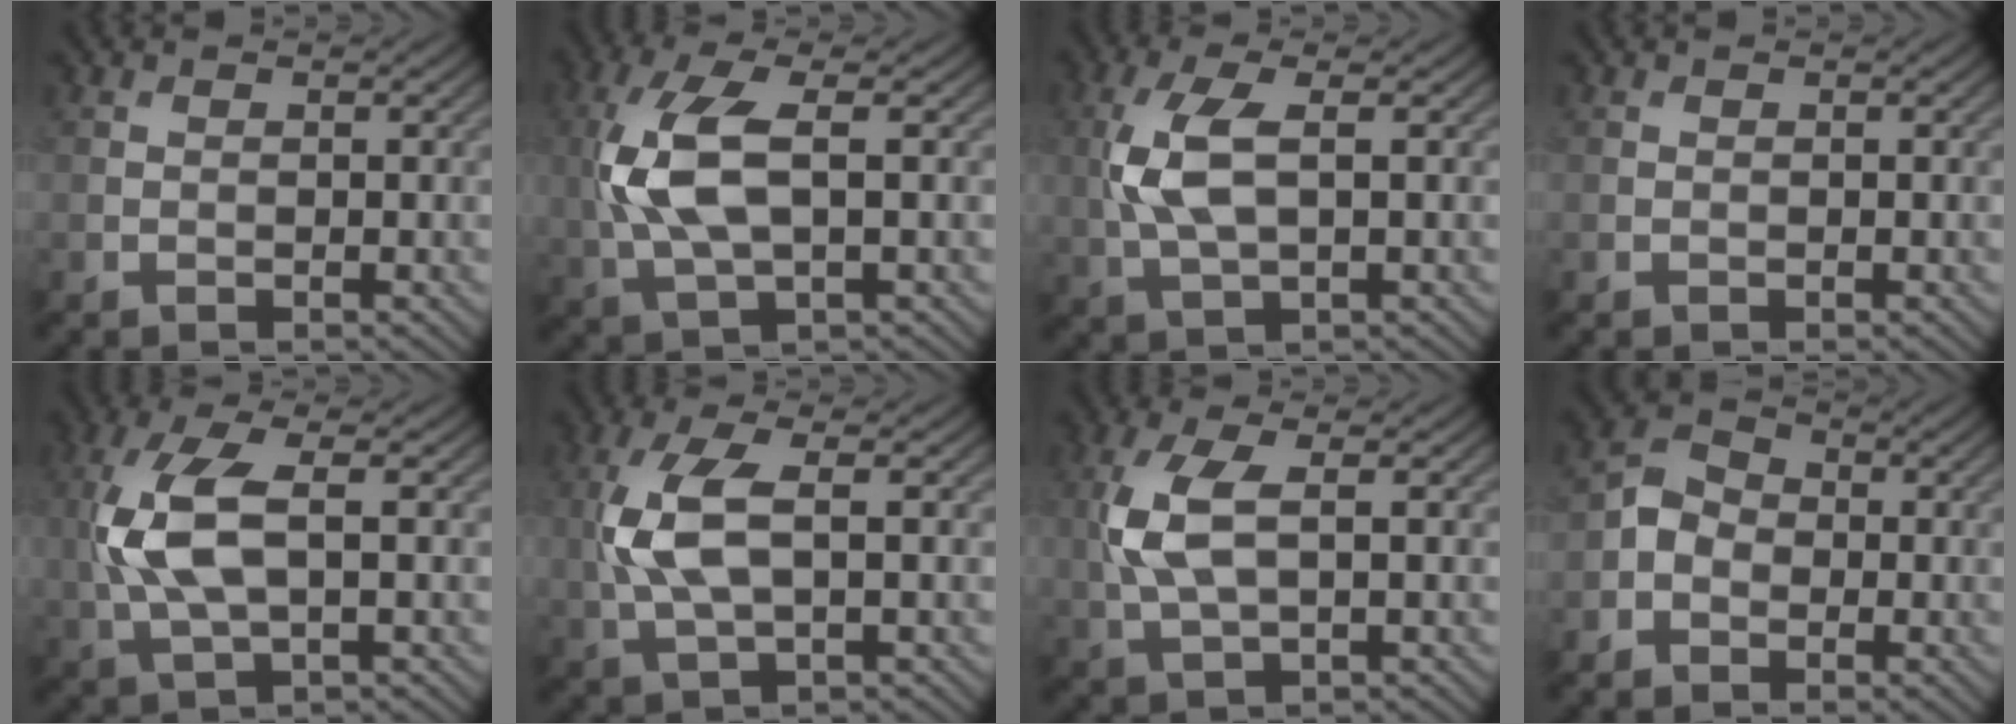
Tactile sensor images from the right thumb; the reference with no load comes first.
{"total": 8.7, "force": [0.6, 3.5, 7.9], "torque": [-0.193, 0.006, 0.010]}
{"total": 6.7, "force": [0.6, 2.6, 6.1], "torque": [-0.155, 0.004, 0.011]}
{"total": 0.0}
{"total": 8.4, "force": [0.5, 3.4, 7.7], "torque": [-0.188, 0.007, 0.008]}
{"total": 7.5, "force": [0.5, 3.0, 6.9], "torque": [-0.173, 0.006, 0.008]}
{"total": 6.6, "force": [0.7, 2.7, 6.0], "torque": [-0.156, 0.004, 0.012]}
{"total": 3.7, "force": [-1.3, 2.9, 1.9], "torque": [-0.039, 0.007, -0.035]}